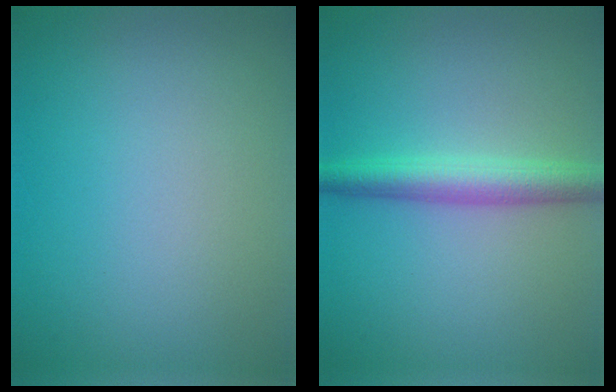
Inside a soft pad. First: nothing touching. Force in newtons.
{"total": 3.7, "press": 3.7, "slide": 0.0}